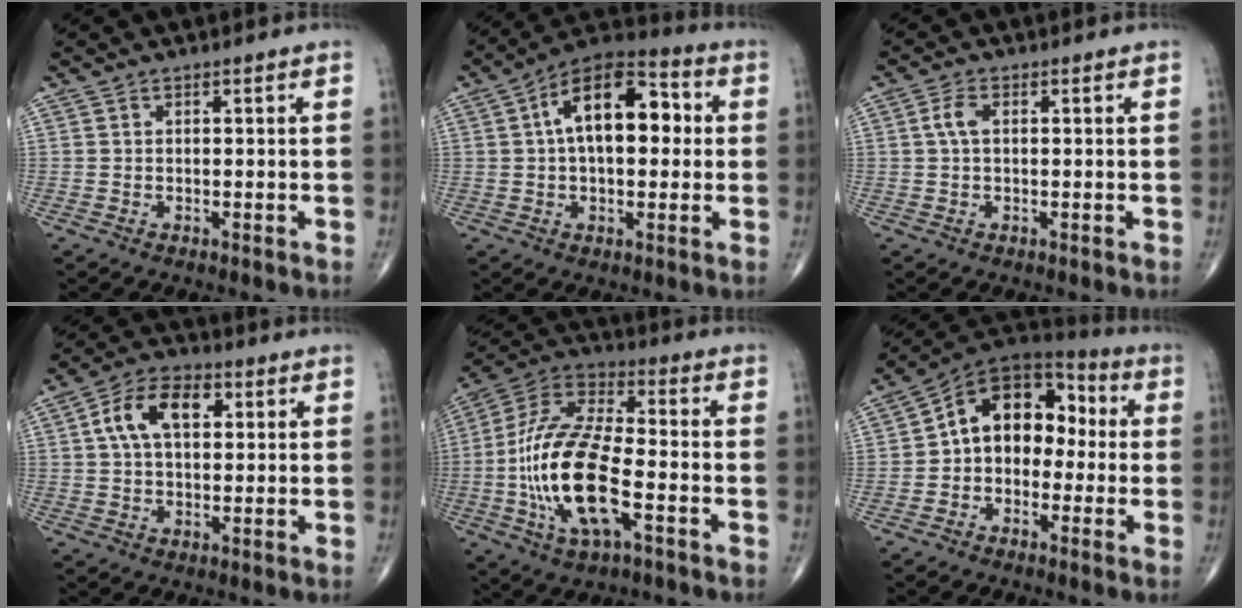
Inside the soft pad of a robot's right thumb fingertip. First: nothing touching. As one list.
[{"total": 16.0, "force": [2.6, 8.6, 13.2], "torque": [-0.190, 0.034, 0.031]}, {"total": 2.8, "force": [0.4, 1.4, 2.3], "torque": [-0.053, 0.008, 0.006]}, {"total": 10.4, "force": [2.6, 6.2, 8.0], "torque": [-0.132, 0.020, 0.038]}, {"total": 20.1, "force": [-4.8, 8.1, 17.7], "torque": [-0.363, 0.027, -0.088]}, {"total": 13.6, "force": [-0.2, 9.7, 9.5], "torque": [-0.106, 0.054, -0.020]}]